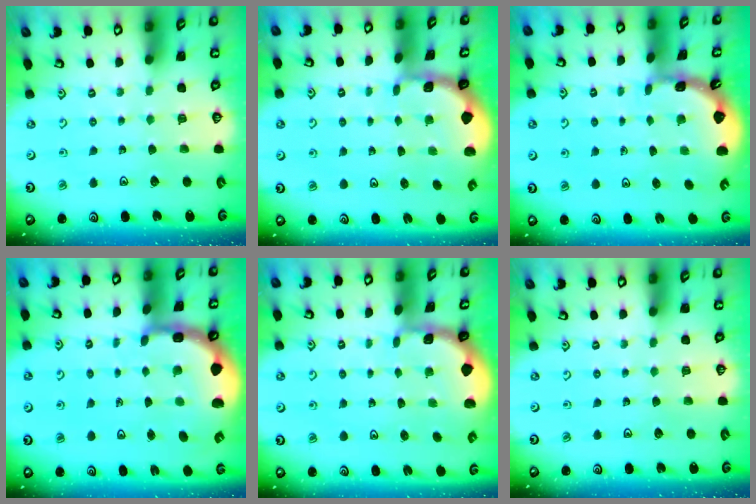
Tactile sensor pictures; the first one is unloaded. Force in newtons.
{"total": 1.1, "press": 1.1, "slide": 0.1}
{"total": 1.8, "press": 1.8, "slide": 0.1}
{"total": 4.6, "press": 4.5, "slide": 1.1}
{"total": 1.1, "press": 1.1, "slide": 0.1}
{"total": 0.0}